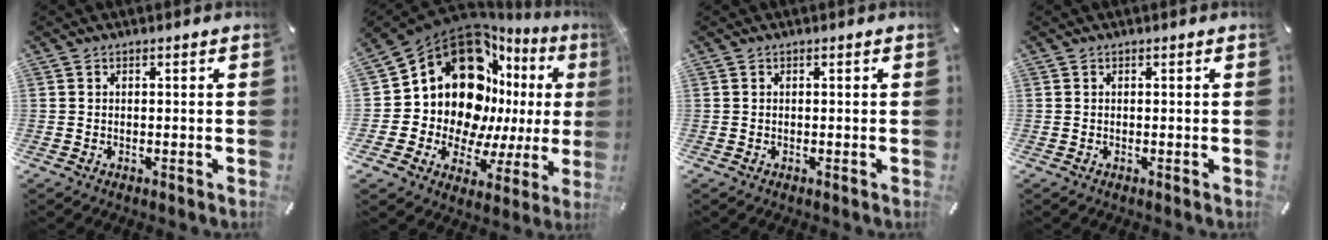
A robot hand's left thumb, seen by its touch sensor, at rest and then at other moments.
{"total": 20.7, "force": [6.9, 14.8, 12.8], "torque": [-0.220, -0.079, 0.125]}
{"total": 0.0}
{"total": 0.0}